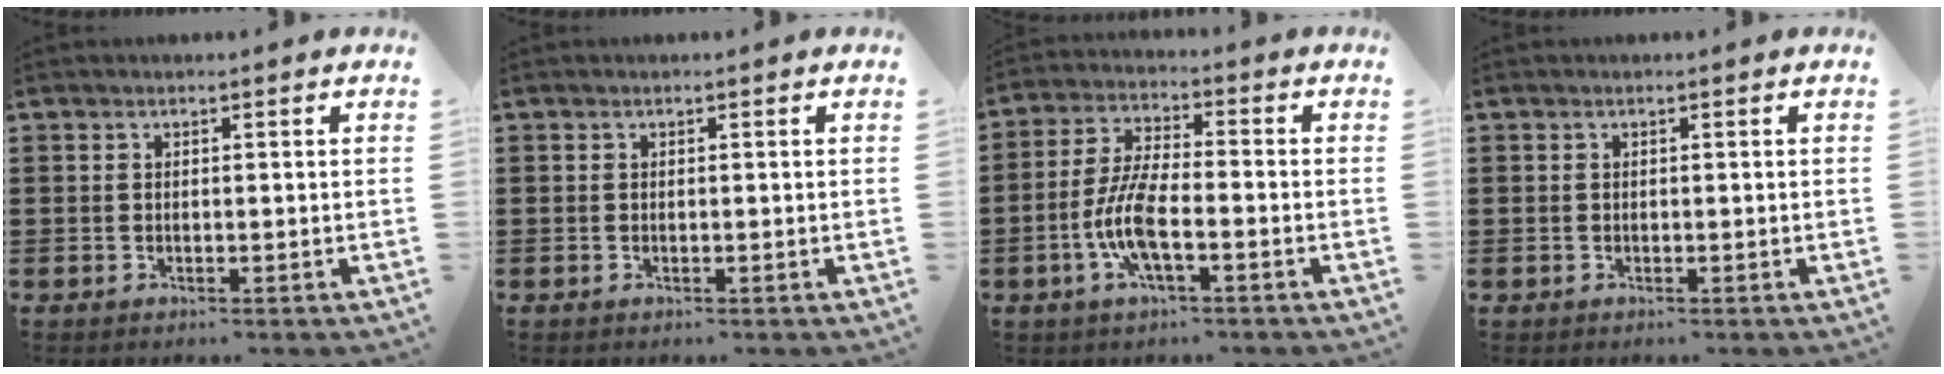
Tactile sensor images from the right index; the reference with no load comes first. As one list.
[{"total": 0.0}, {"total": 7.9, "force": [-2.7, 2.3, 7.0], "torque": [-0.164, -0.013, -0.058]}, {"total": 0.0}]